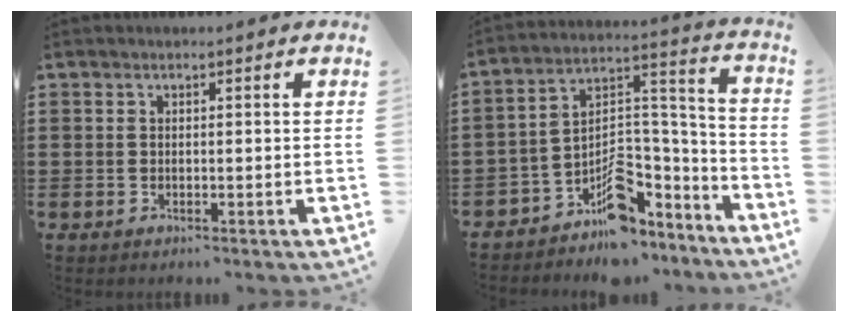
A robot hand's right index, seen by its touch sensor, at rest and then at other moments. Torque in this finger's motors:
{"motor_torque": [1.68, -0.46, 0.41, 0.19]}